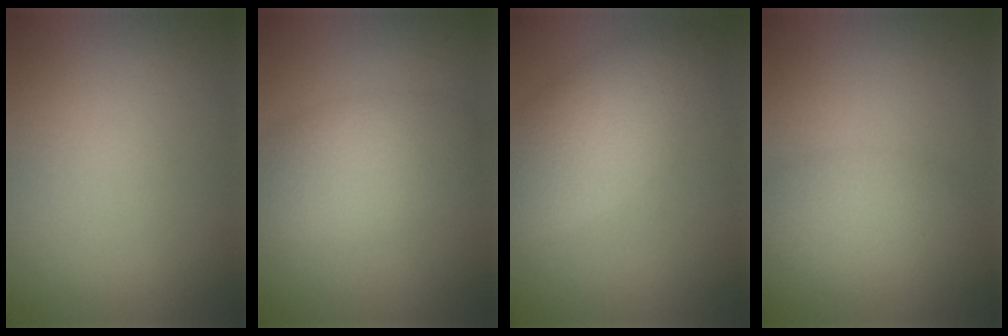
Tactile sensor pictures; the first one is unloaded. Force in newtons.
{"total": 5.1, "press": 5.1, "slide": 0.2}
{"total": 5.7, "press": 5.7, "slide": 0.3}
{"total": 2.9, "press": 2.9, "slide": 0.2}